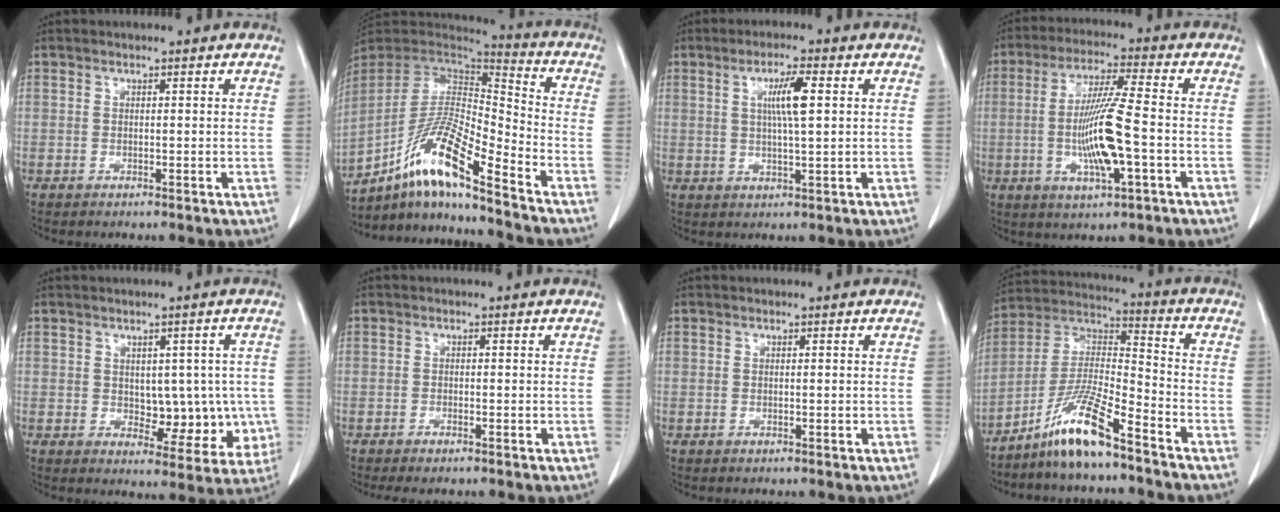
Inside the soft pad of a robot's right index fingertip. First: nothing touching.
{"total": 15.4, "force": [-10.4, 0.8, 11.4], "torque": [-0.219, 0.003, -0.187]}
{"total": 5.4, "force": [1.3, 0.2, 5.3], "torque": [-0.096, 0.000, 0.023]}
{"total": 11.4, "force": [-2.1, 0.5, 11.2], "torque": [-0.221, -0.008, -0.041]}
{"total": 8.0, "force": [-0.3, 4.9, 6.3], "torque": [-0.056, 0.011, 0.011]}
{"total": 2.1, "force": [-1.8, 0.4, 1.1], "torque": [-0.018, -0.005, -0.024]}
{"total": 0.0}
{"total": 11.2, "force": [-8.1, 0.5, 7.7], "torque": [-0.162, -0.002, -0.157]}